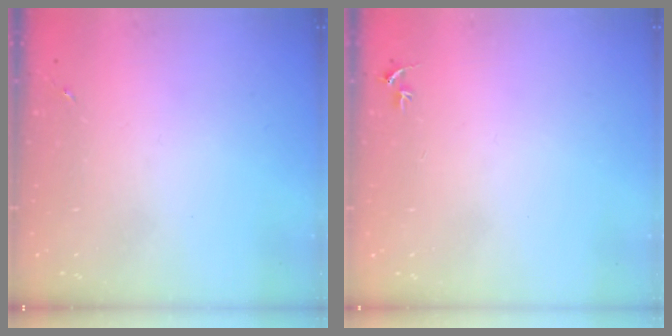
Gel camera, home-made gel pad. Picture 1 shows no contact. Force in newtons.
{"total": 2.7, "press": 2.7, "slide": 0.3}